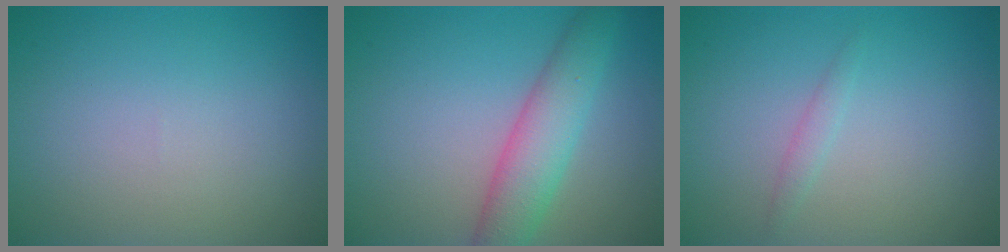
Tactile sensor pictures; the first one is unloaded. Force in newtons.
{"total": 4.8, "press": 4.8, "slide": 0.2}
{"total": 0.9, "press": 0.9, "slide": 0.1}